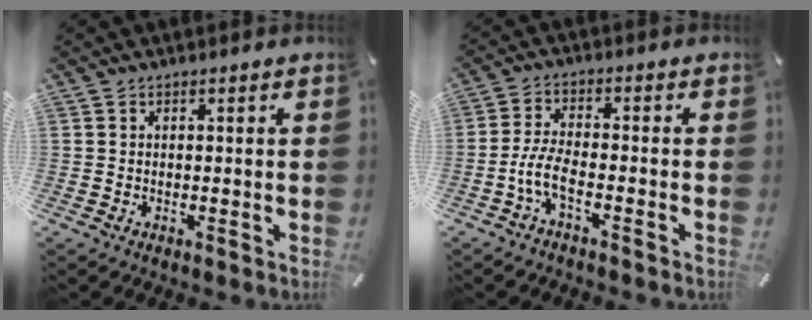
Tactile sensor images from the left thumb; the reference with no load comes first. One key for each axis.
{"total": 6.2, "fx": -3.0, "fy": 1.9, "fz": 5.1, "tx": -0.119, "ty": -0.006, "tz": -0.059}